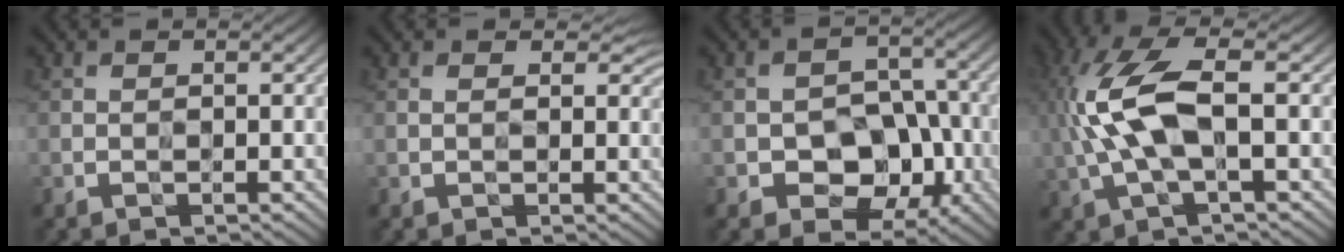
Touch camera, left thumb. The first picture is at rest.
{"total": 1.5, "force": [0.7, 0.9, 1.0], "torque": [-0.016, -0.004, 0.013]}
{"total": 7.7, "force": [-2.8, 5.8, 4.1], "torque": [-0.051, -0.005, -0.048]}
{"total": 9.8, "force": [0.9, 3.7, 9.0], "torque": [-0.213, 0.013, 0.013]}